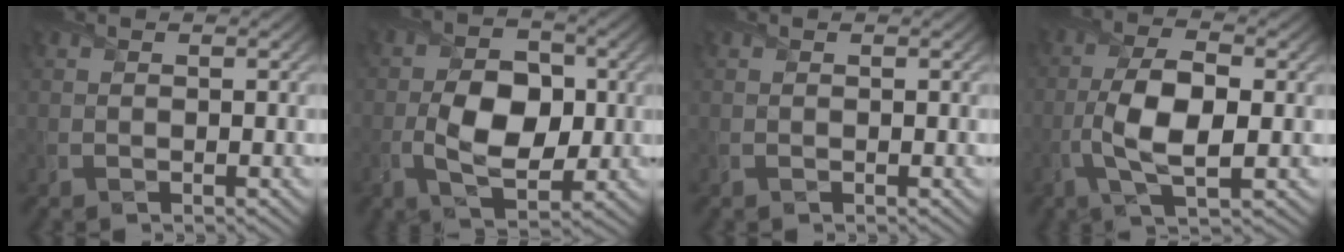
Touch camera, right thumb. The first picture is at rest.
{"total": 8.1, "force": [-1.0, 4.9, 6.3], "torque": [-0.116, -0.002, -0.024]}
{"total": 0.0}
{"total": 7.9, "force": [-1.5, 3.1, 7.1], "torque": [-0.152, 0.003, -0.030]}